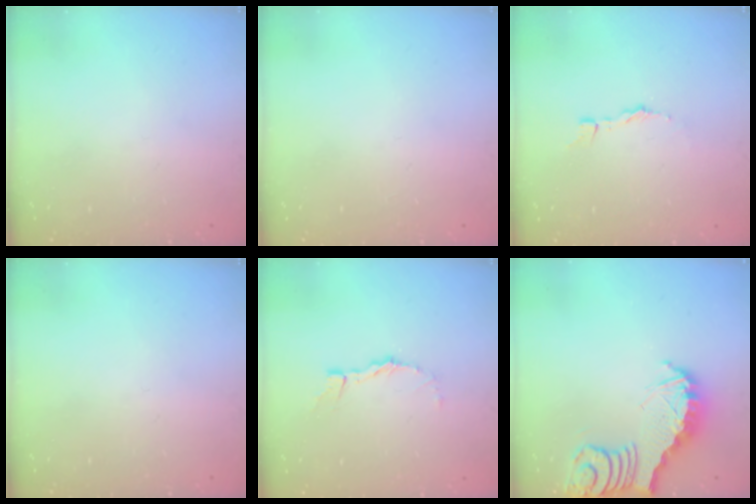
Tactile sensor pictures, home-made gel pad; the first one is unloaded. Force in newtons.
{"total": 0.0}
{"total": 1.4, "press": 1.4, "slide": 0.1}
{"total": 0.0}
{"total": 1.6, "press": 1.6, "slide": 0.1}
{"total": 4.5, "press": 4.4, "slide": 0.9}